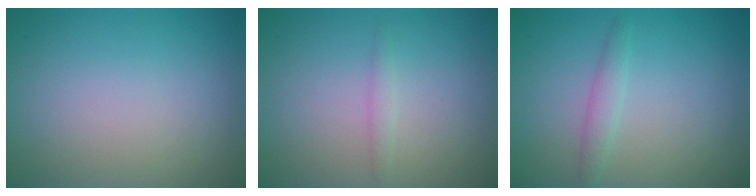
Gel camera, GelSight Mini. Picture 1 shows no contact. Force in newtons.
{"total": 0.9, "press": 0.9, "slide": 0.0}
{"total": 1.5, "press": 1.5, "slide": 0.0}